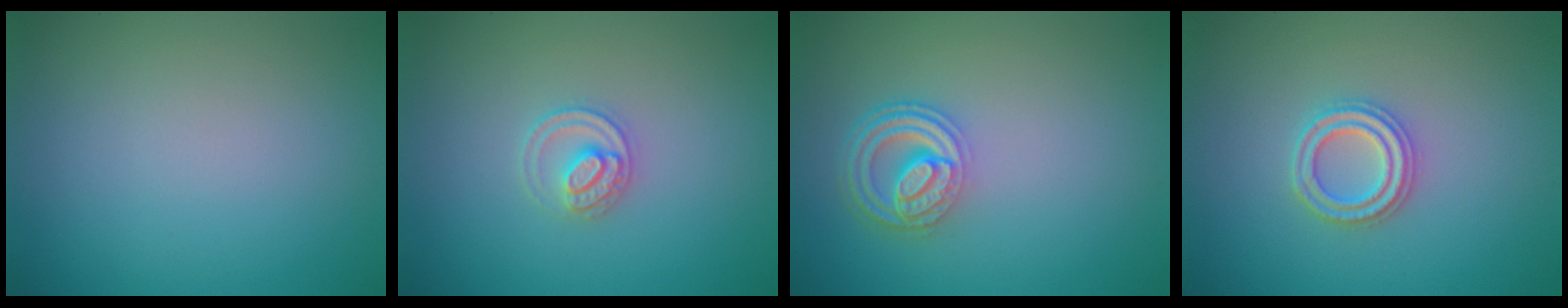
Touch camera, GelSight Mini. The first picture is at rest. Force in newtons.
{"total": 2.2, "press": 2.2, "slide": 0.2}
{"total": 4.5, "press": 3.4, "slide": 3.0}
{"total": 2.4, "press": 2.4, "slide": 0.4}